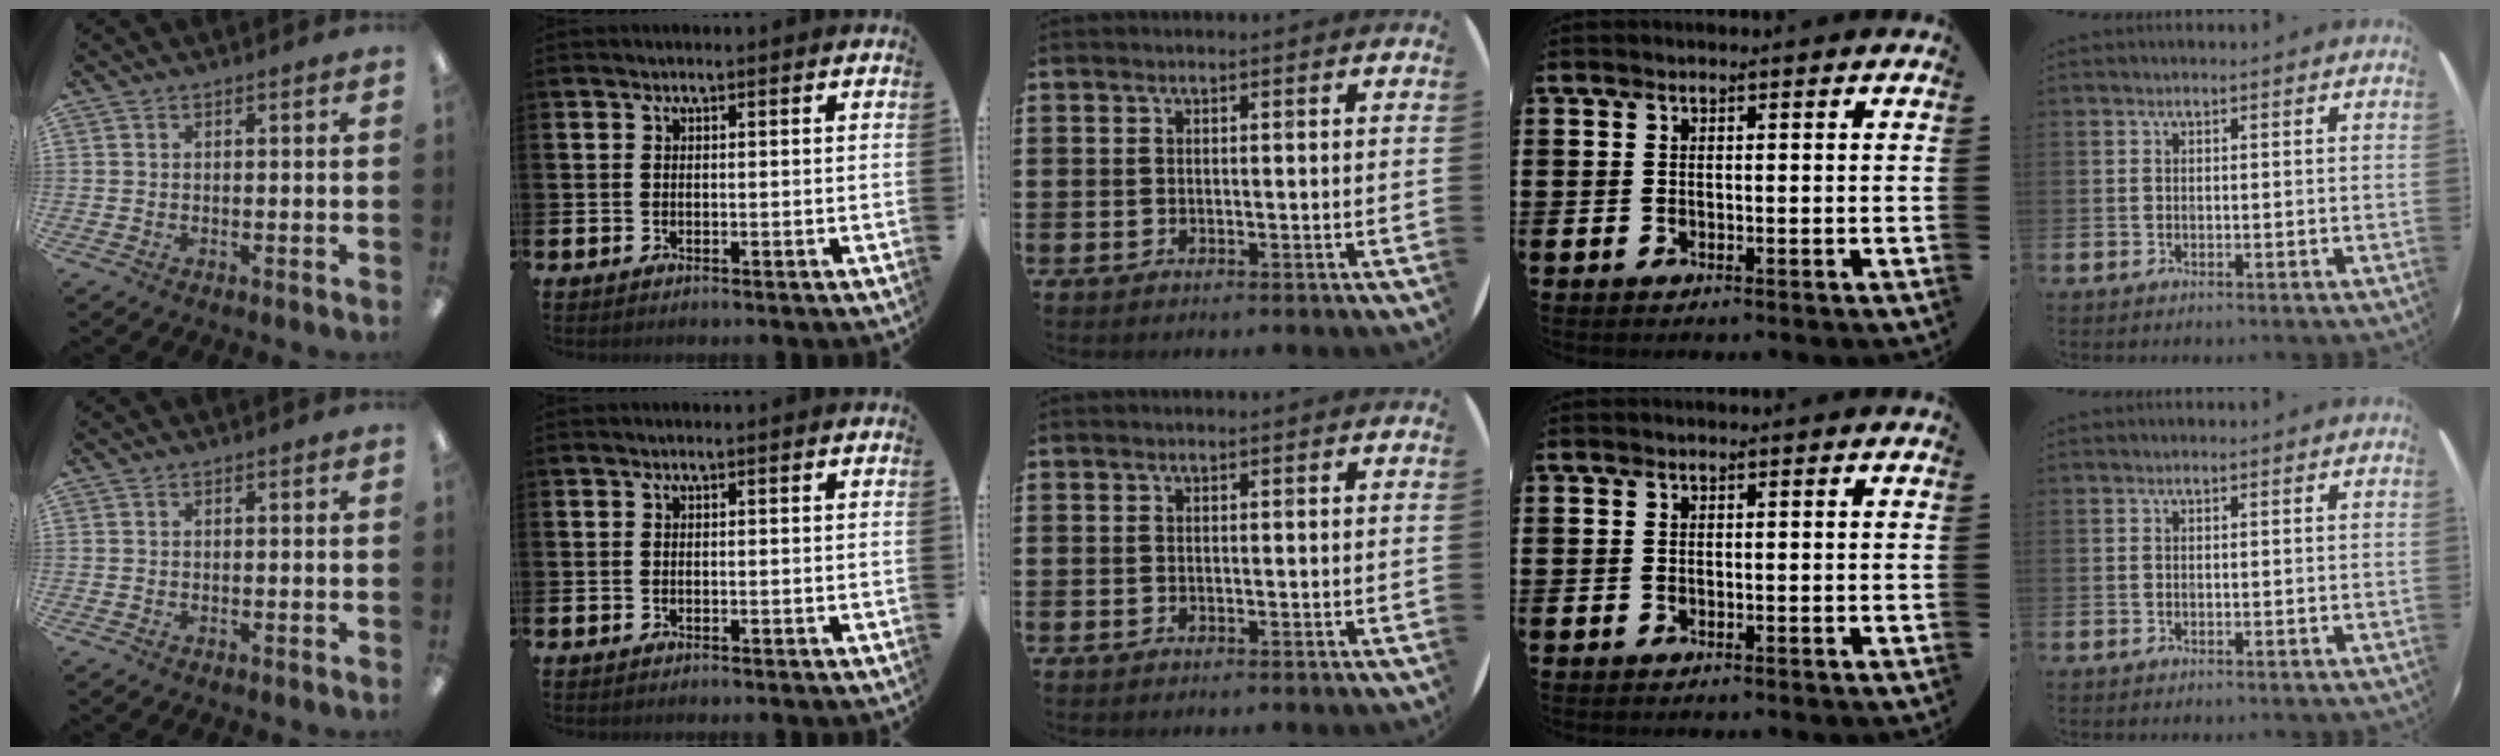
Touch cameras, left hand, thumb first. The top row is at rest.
{}